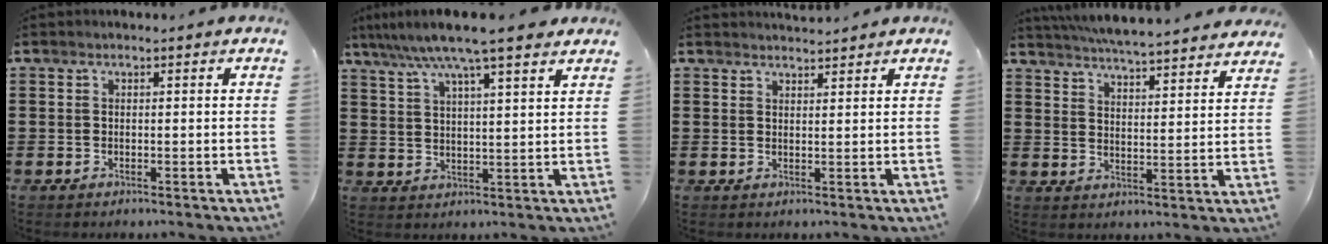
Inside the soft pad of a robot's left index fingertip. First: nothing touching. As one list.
[{"total": 8.4, "force": [6.8, 0.2, 4.9], "torque": [-0.112, -0.019, 0.119]}, {"total": 1.9, "force": [1.9, 0.1, 0.1], "torque": [-0.006, 0.000, 0.037]}, {"total": 5.3, "force": [5.2, -0.4, 1.2], "torque": [-0.044, -0.036, 0.090]}]